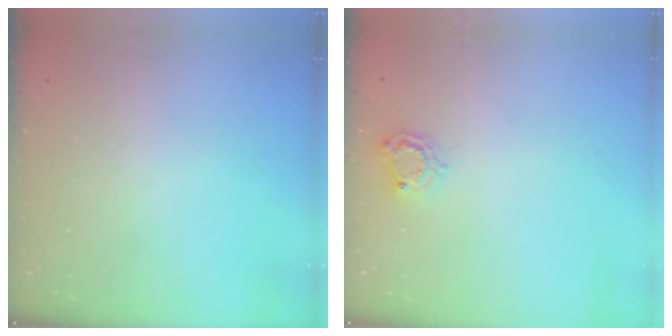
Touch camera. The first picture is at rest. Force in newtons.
{"total": 5.8, "press": 5.8, "slide": 0.5}